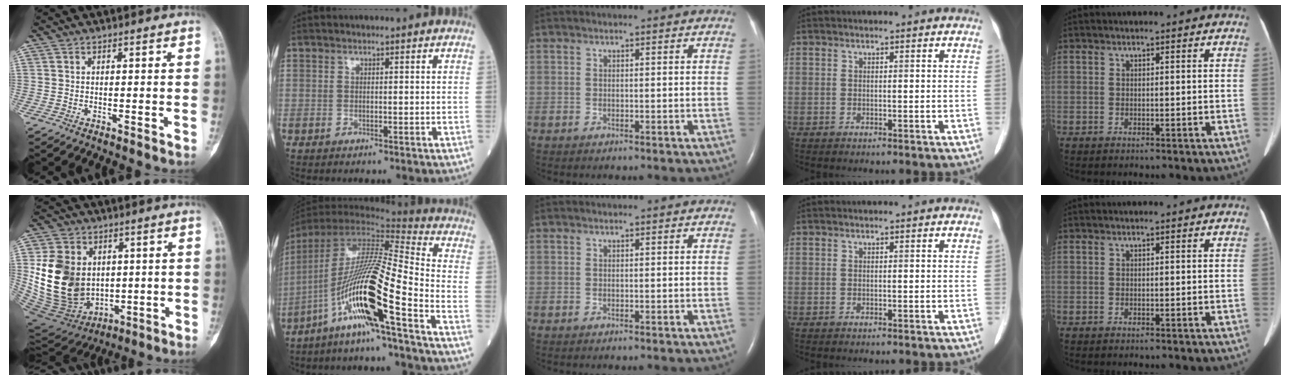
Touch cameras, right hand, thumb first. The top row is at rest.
{"thumb": {"total": 18.8, "force": [1.6, 14.6, 11.7], "torque": [-0.189, -0.012, 0.056]}, "index": {"total": 17.7, "force": [-8.6, -0.7, 15.4], "torque": [-0.309, -0.015, -0.170]}}